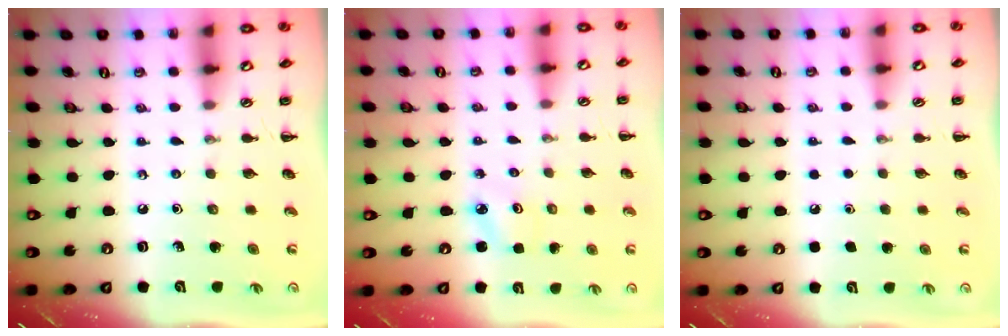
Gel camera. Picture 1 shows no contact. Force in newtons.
{"total": 2.5, "press": 2.4, "slide": 0.5}
{"total": 1.8, "press": 1.8, "slide": 0.1}